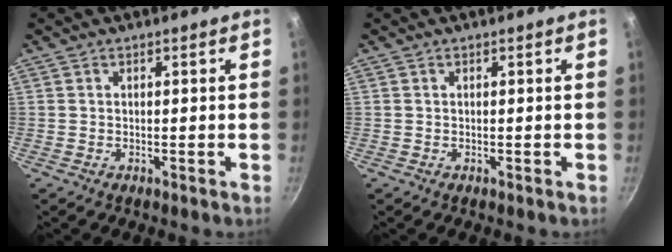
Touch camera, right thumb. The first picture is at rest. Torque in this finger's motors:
{"motor_torque": [0.00, 0.00, 0.07, 0.00, 0.01]}